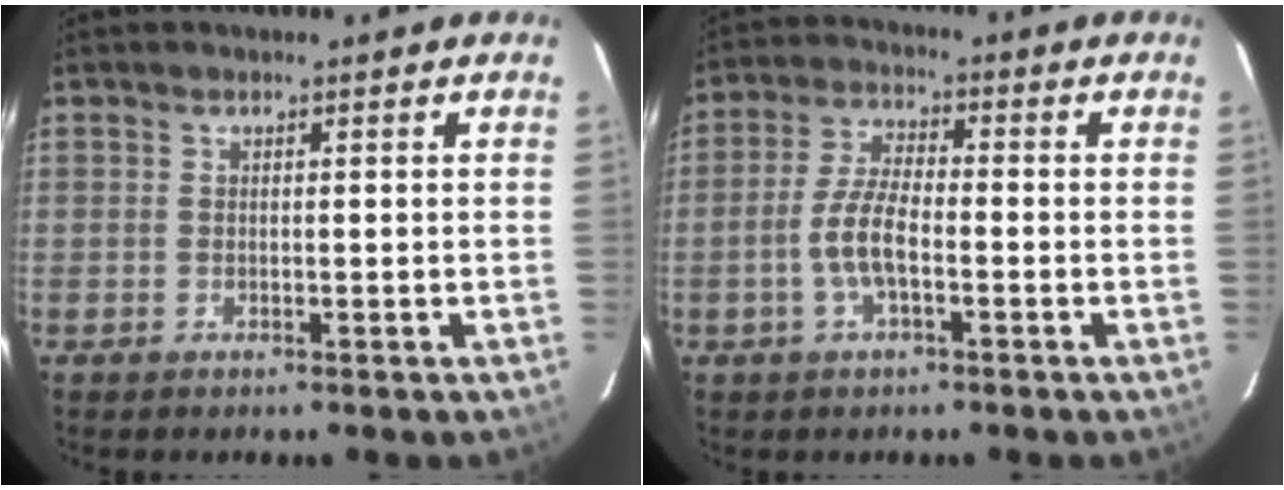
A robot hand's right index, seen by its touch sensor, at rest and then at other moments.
{"total": 6.8, "force": [-2.2, 2.3, 6.0], "torque": [-0.127, 0.005, -0.043]}